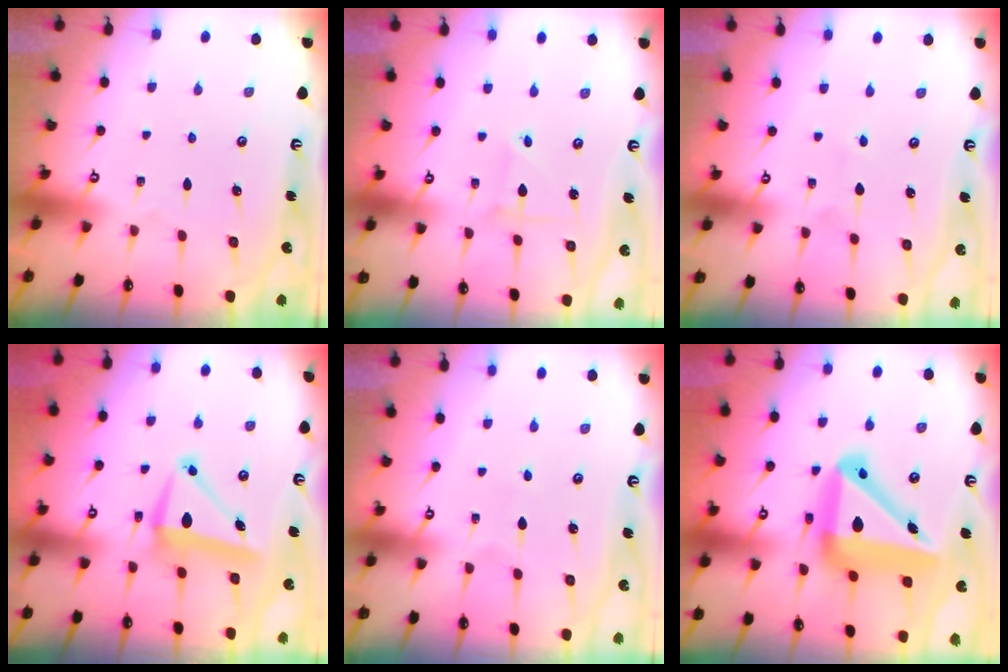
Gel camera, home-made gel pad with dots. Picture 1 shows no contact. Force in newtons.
{"total": 2.2, "press": 2.2, "slide": 0.2}
{"total": 2.2, "press": 2.0, "slide": 0.8}
{"total": 10.7, "press": 10.6, "slide": 1.2}
{"total": 2.3, "press": 2.2, "slide": 0.2}
{"total": 21.3, "press": 21.1, "slide": 3.3}